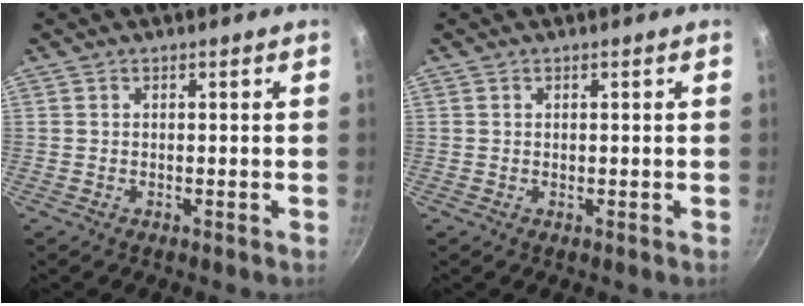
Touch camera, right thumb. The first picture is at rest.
{"total": 0.0}